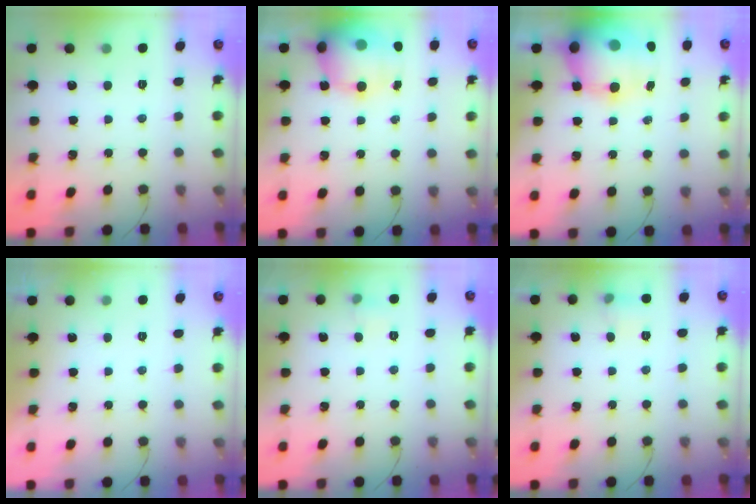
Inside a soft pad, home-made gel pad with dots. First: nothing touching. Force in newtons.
{"total": 18.0, "press": 17.5, "slide": 4.2}
{"total": 20.5, "press": 19.9, "slide": 4.9}
{"total": 0.0}
{"total": 4.5, "press": 4.2, "slide": 1.5}
{"total": 6.0, "press": 5.7, "slide": 1.8}